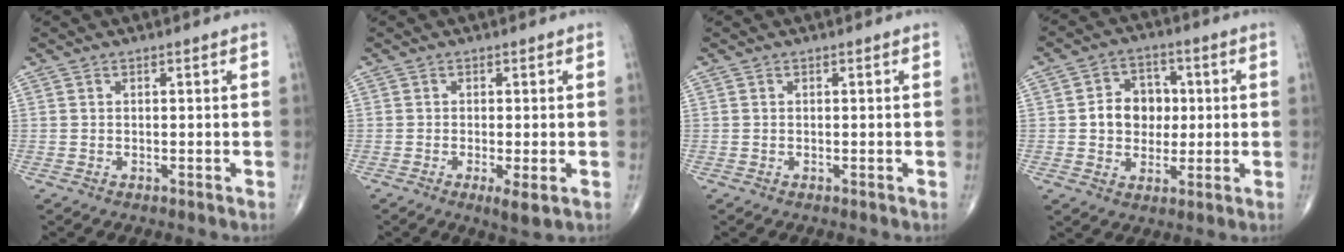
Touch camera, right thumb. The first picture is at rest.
{"total": 3.4, "force": [-1.1, 0.6, 3.1], "torque": [-0.056, -0.011, -0.020]}
{"total": 0.0}
{"total": 9.0, "force": [0.6, 7.4, 5.2], "torque": [-0.037, 0.013, 0.006]}